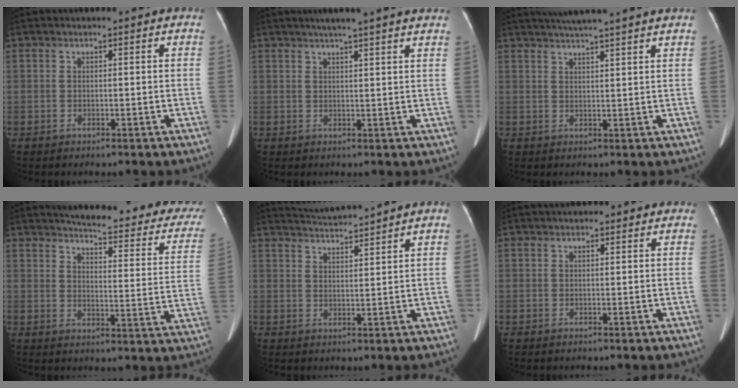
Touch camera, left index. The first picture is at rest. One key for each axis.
{"total": 11.0, "fx": 9.2, "fy": 0.2, "fz": 6.0, "tx": -0.085, "ty": 0.027, "tz": 0.104}
{"total": 10.1, "fx": 8.7, "fy": -0.9, "fz": 5.1, "tx": -0.082, "ty": 0.028, "tz": 0.113}
{"total": 24.2, "fx": 21.1, "fy": 4.6, "fz": 11.0, "tx": -0.127, "ty": -0.059, "tz": 0.226}
{"total": 5.1, "fx": 4.8, "fy": -1.5, "fz": 0.8, "tx": -0.019, "ty": 0.007, "tz": 0.087}
{"total": 2.3, "fx": 1.5, "fy": 1.2, "fz": 1.3, "tx": -0.016, "ty": 0.019, "tz": 0.015}